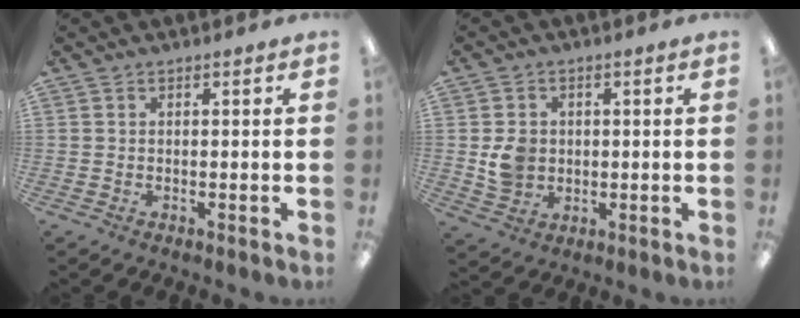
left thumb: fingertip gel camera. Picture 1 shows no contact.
{"total": 6.1, "force": [0.4, 5.6, 2.6], "torque": [-0.030, 0.006, 0.010]}